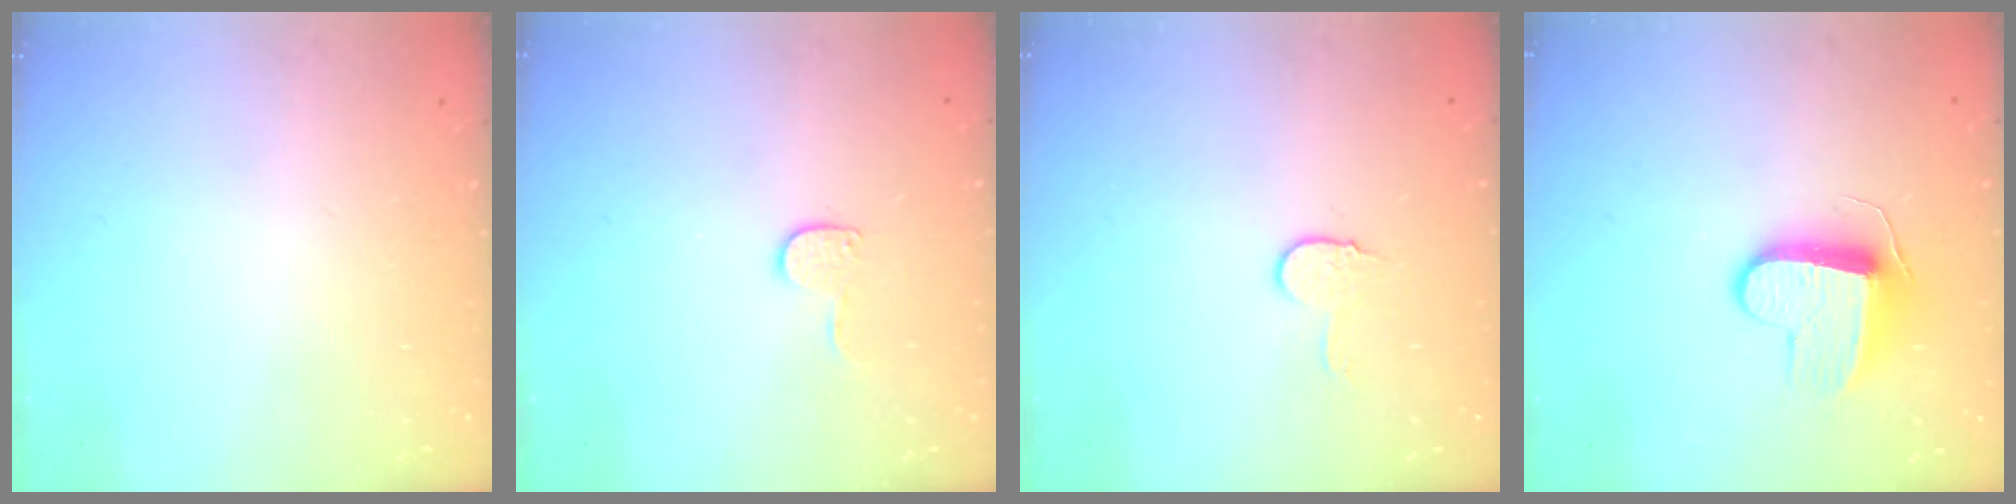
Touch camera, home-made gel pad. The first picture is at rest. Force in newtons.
{"total": 6.4, "press": 6.4, "slide": 0.5}
{"total": 6.4, "press": 6.4, "slide": 0.6}
{"total": 9.6, "press": 9.6, "slide": 0.2}